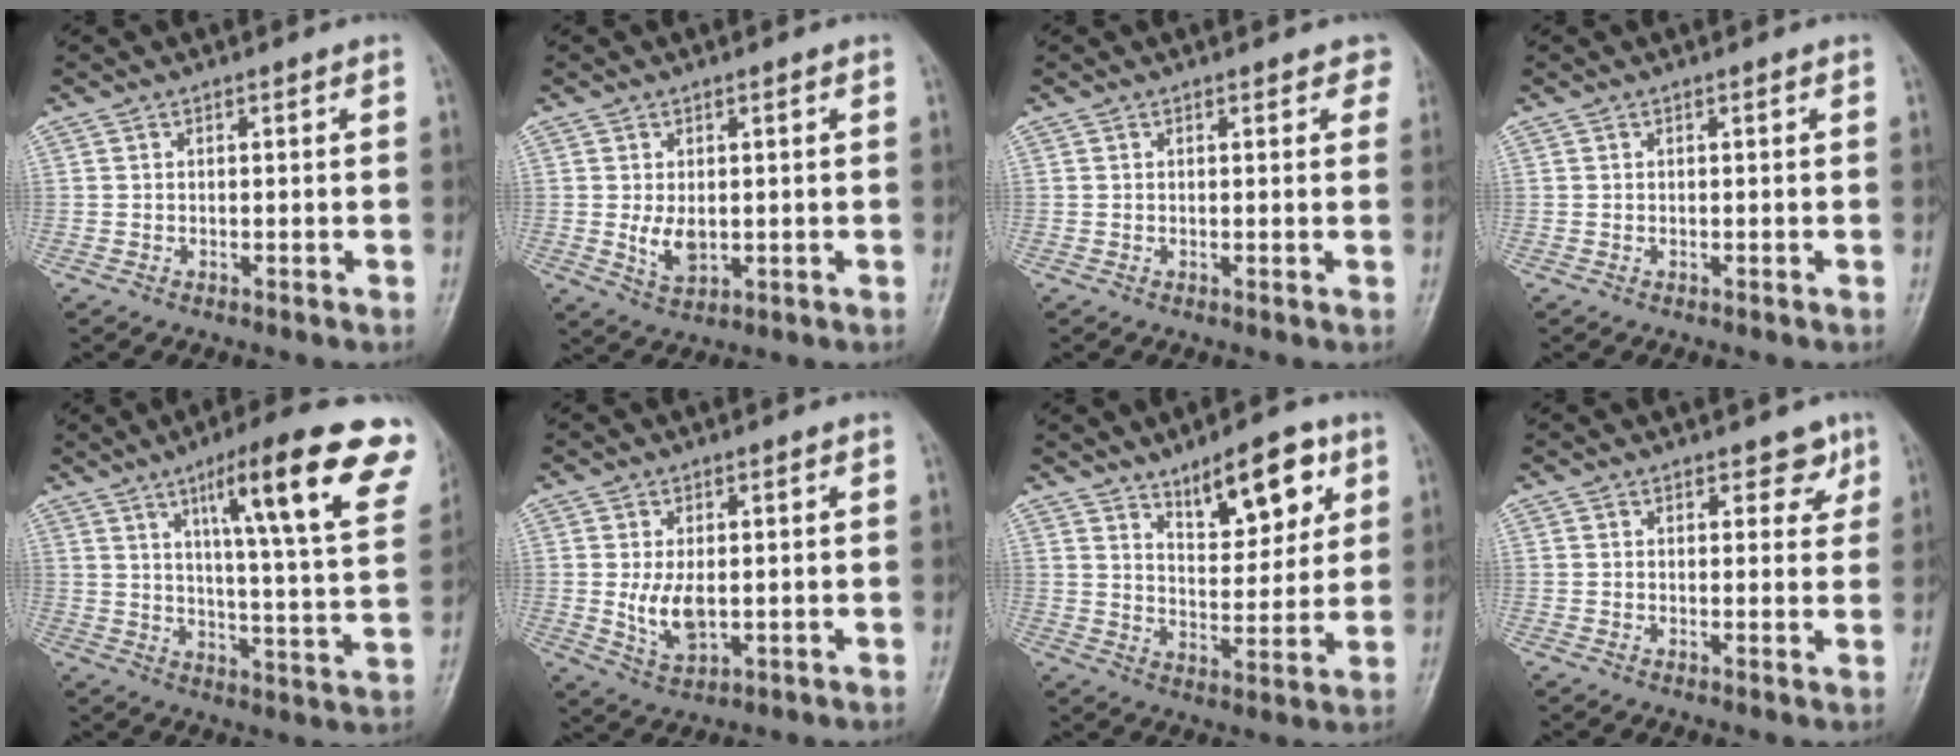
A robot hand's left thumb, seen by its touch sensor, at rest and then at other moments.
{"total": 4.7, "force": [0.1, 2.8, 3.8], "torque": [-0.060, -0.012, 0.009]}
{"total": 2.6, "force": [1.7, 1.3, 1.4], "torque": [0.009, -0.001, 0.013]}
{"total": 0.0}
{"total": 22.5, "force": [11.6, 3.5, 18.9], "torque": [-0.240, -0.032, 0.165]}
{"total": 6.1, "force": [0.1, 3.4, 5.1], "torque": [-0.091, -0.015, 0.010]}
{"total": 12.2, "force": [6.8, 5.2, 8.7], "torque": [-0.100, -0.037, 0.112]}
{"total": 3.6, "force": [2.3, 2.1, 1.9], "torque": [0.004, -0.011, 0.027]}